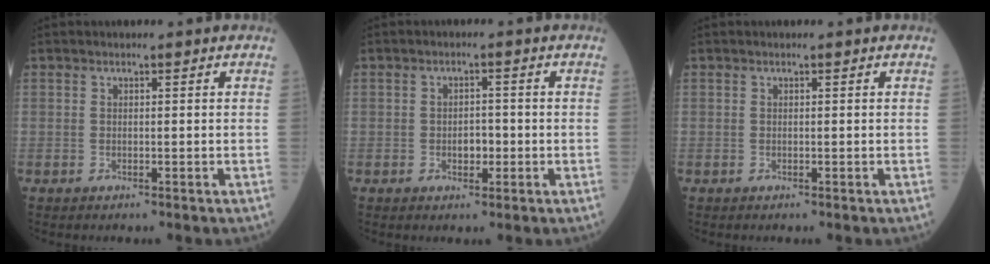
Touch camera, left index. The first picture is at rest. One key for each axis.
{"total": 2.4, "fx": -0.7, "fy": 1.5, "fz": 1.8, "tx": -0.025, "ty": 0.005, "tz": -0.009}
{"total": 0.0}